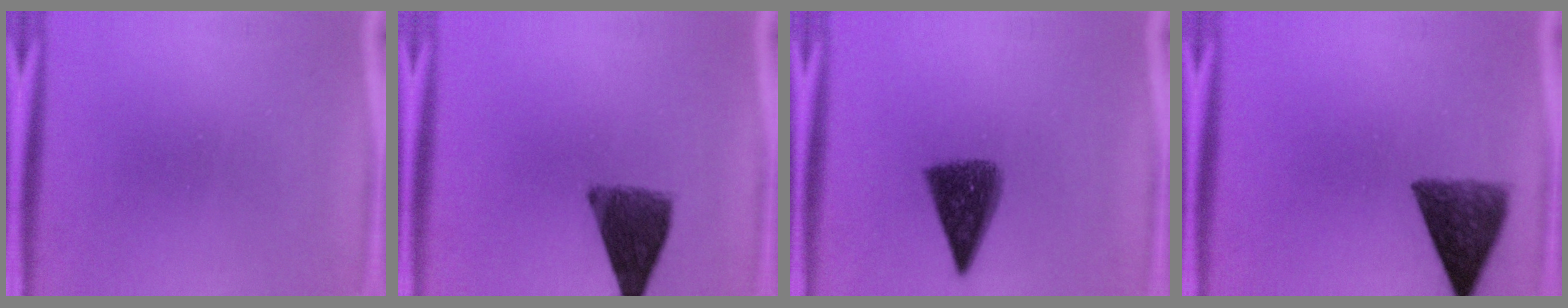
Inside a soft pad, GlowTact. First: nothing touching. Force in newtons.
{"total": 8.7}
{"total": 7.9}
{"total": 8.9}